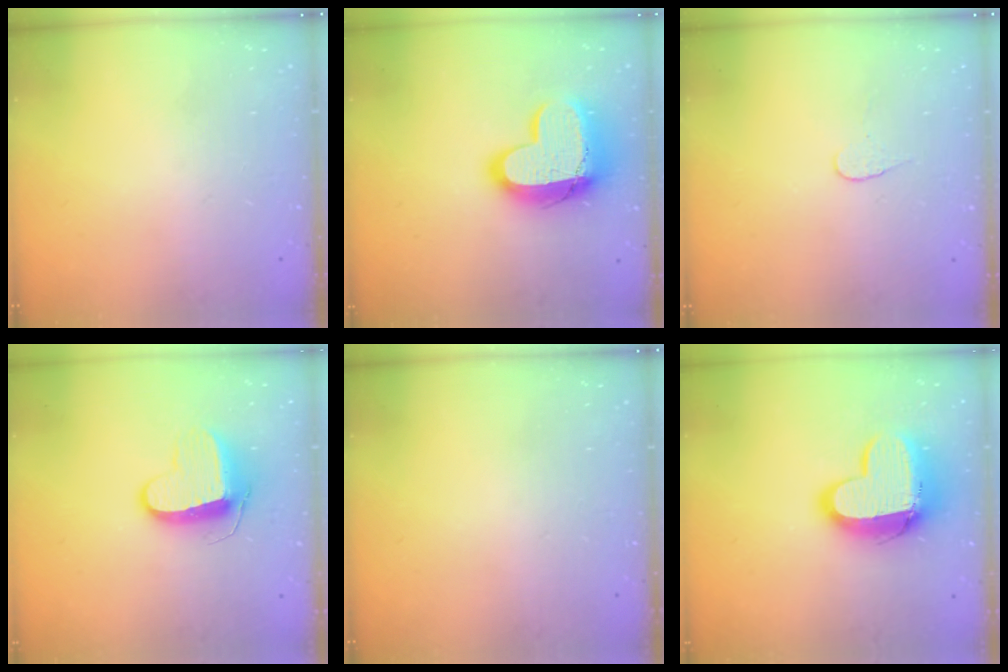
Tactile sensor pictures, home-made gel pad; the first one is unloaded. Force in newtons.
{"total": 16.7, "press": 16.7, "slide": 1.5}
{"total": 3.7, "press": 3.7, "slide": 0.4}
{"total": 10.0, "press": 10.0, "slide": 0.5}
{"total": 0.0}
{"total": 14.8, "press": 14.7, "slide": 1.2}